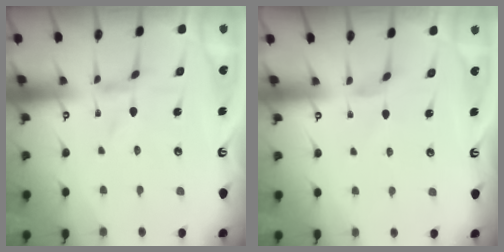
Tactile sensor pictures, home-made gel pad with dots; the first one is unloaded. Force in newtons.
{"total": 0.9, "press": 0.8, "slide": 0.3}